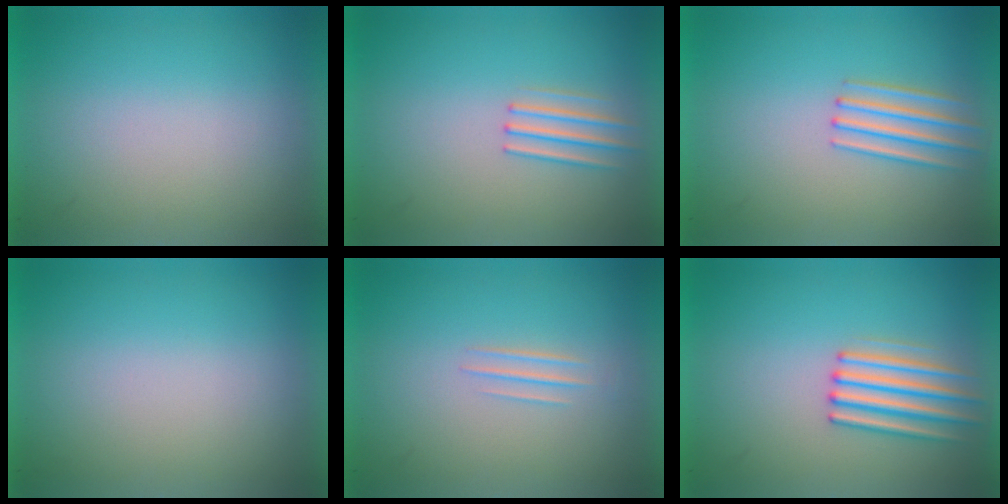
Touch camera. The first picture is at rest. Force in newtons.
{"total": 1.7}
{"total": 2.1}
{"total": 0.0}
{"total": 1.0}
{"total": 3.0}